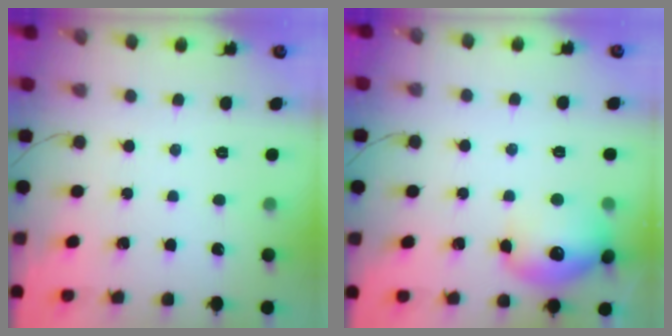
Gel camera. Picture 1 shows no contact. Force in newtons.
{"total": 15.8, "press": 15.8, "slide": 1.5}